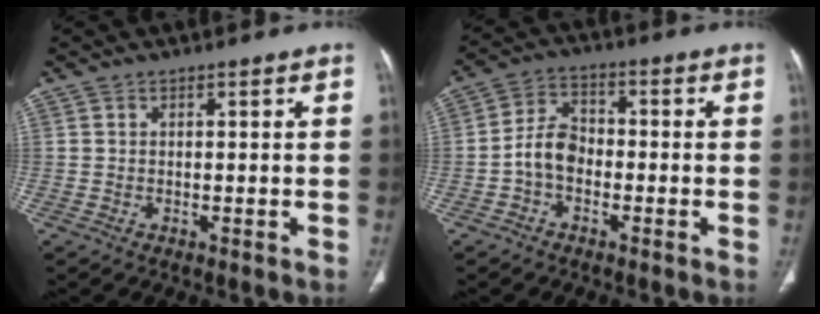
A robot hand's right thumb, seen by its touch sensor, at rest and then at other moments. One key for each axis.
{"total": 6.2, "fx": -1.9, "fy": 4.3, "fz": 4.1, "tx": -0.065, "ty": 0.027, "tz": -0.047}